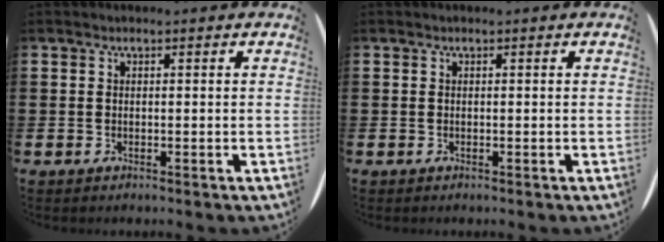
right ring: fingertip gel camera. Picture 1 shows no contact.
{"total": 0.0}